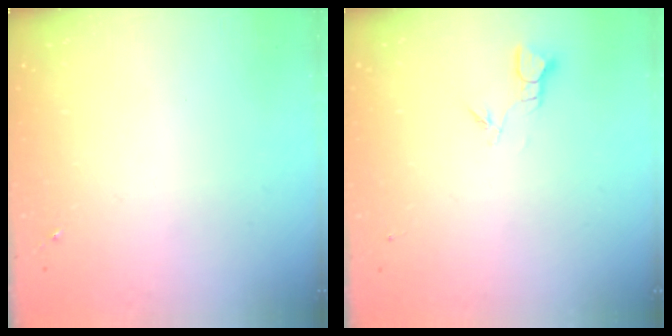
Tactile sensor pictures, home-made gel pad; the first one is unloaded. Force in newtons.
{"total": 2.7, "press": 2.7, "slide": 0.3}